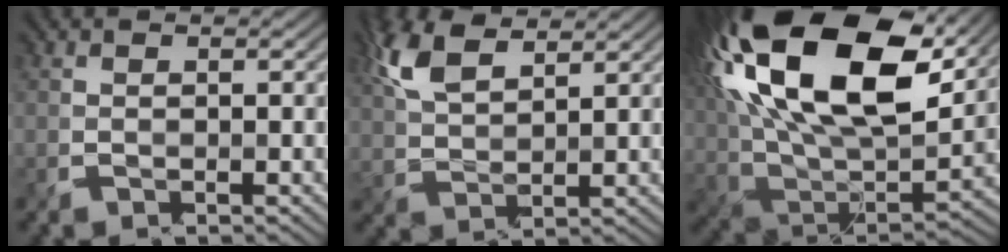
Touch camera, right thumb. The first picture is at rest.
{"total": 7.0, "force": [4.5, 2.3, 4.8], "torque": [-0.138, 0.009, 0.105]}
{"total": 22.0, "force": [10.9, 9.4, 16.7], "torque": [-0.361, 0.057, 0.179]}